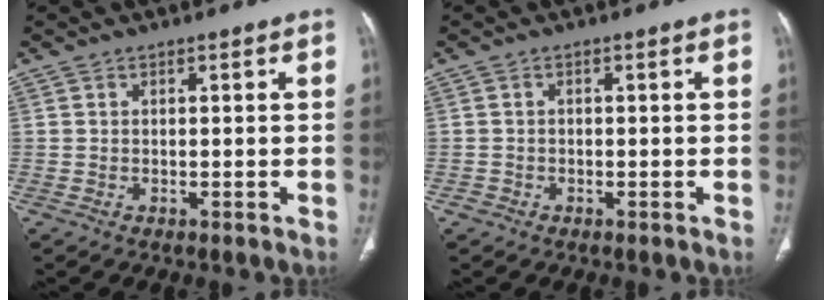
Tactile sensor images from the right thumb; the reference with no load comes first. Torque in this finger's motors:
{"motor_torque": [-0.15, -0.10, -0.19, 0.10, 0.03]}